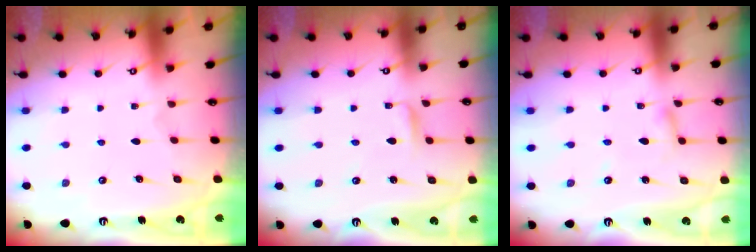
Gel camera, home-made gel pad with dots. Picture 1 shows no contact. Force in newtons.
{"total": 3.0, "press": 3.0, "slide": 0.3}
{"total": 2.4, "press": 2.4, "slide": 0.1}